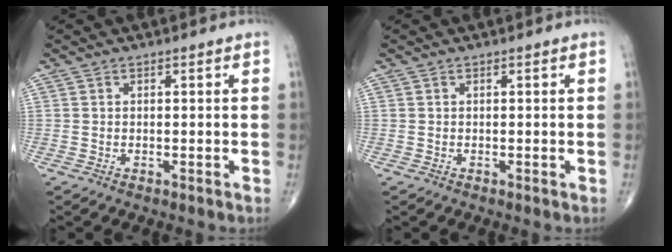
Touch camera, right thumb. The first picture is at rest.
{"total": 0.0}